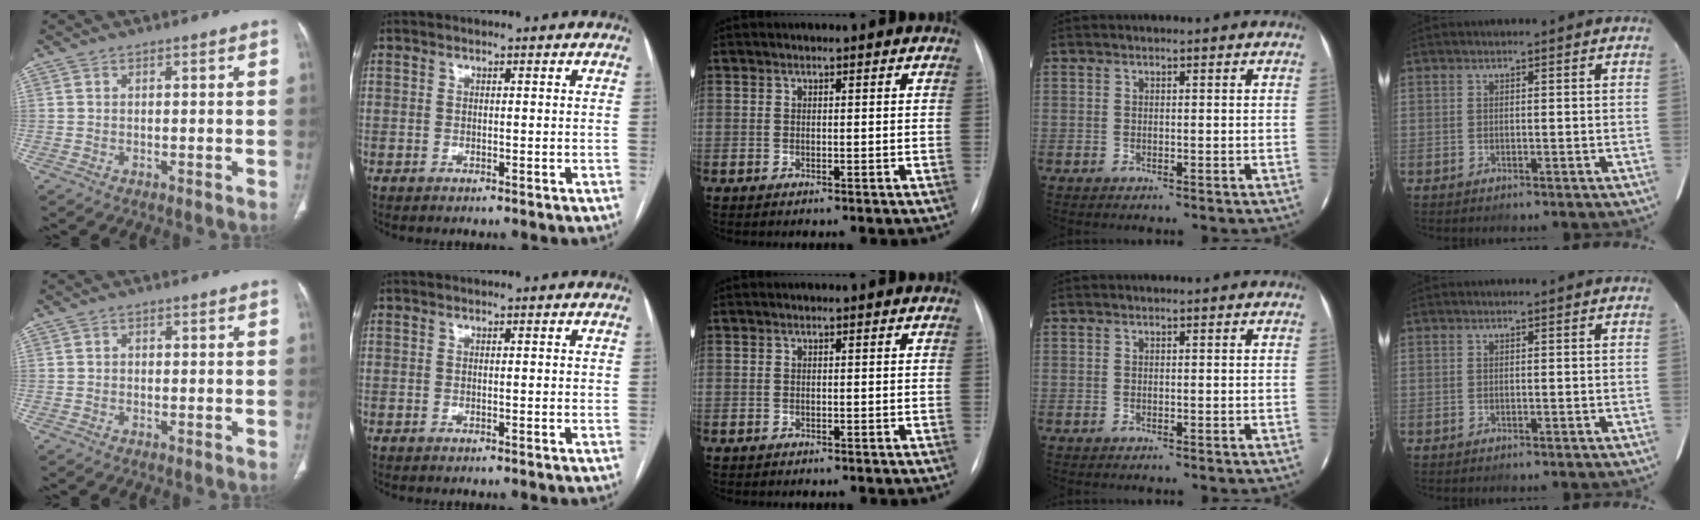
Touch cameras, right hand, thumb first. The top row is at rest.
{"thumb": {"total": 0.6, "force": [0.1, 0.6, 0.3], "torque": [-0.001, 0.001, 0.000]}, "index": {"total": 0.7, "force": [0.1, 0.1, 0.6], "torque": [-0.010, 0.000, 0.001]}}